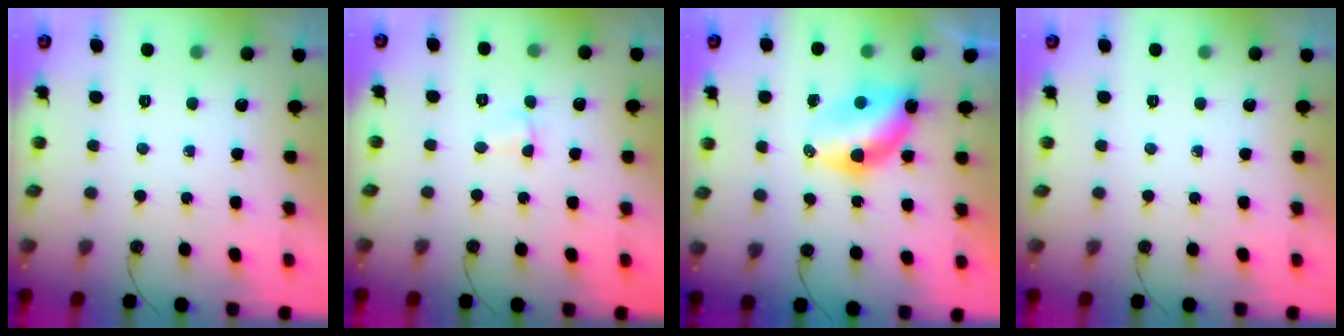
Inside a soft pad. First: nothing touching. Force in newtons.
{"total": 4.3, "press": 2.6, "slide": 3.4}
{"total": 10.6, "press": 9.9, "slide": 3.9}
{"total": 0.0}